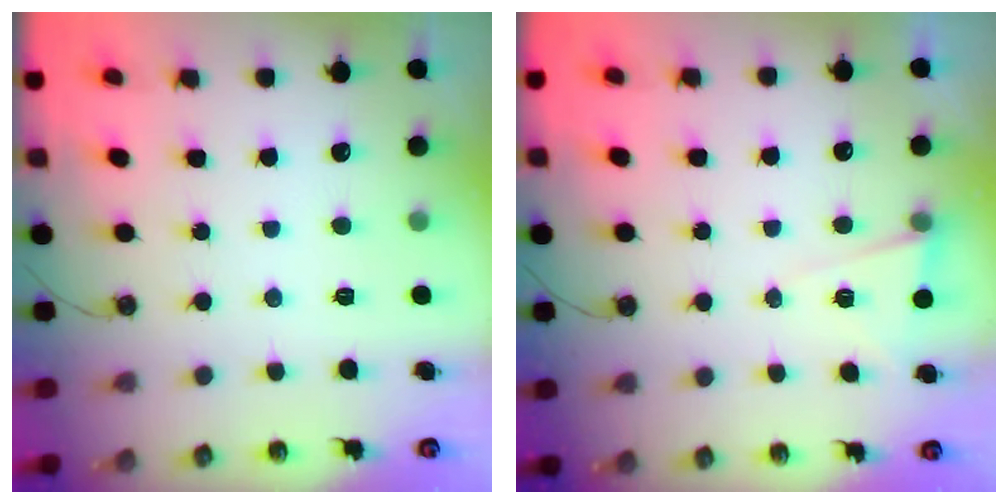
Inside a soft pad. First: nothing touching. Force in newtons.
{"total": 5.2, "press": 3.8, "slide": 3.6}